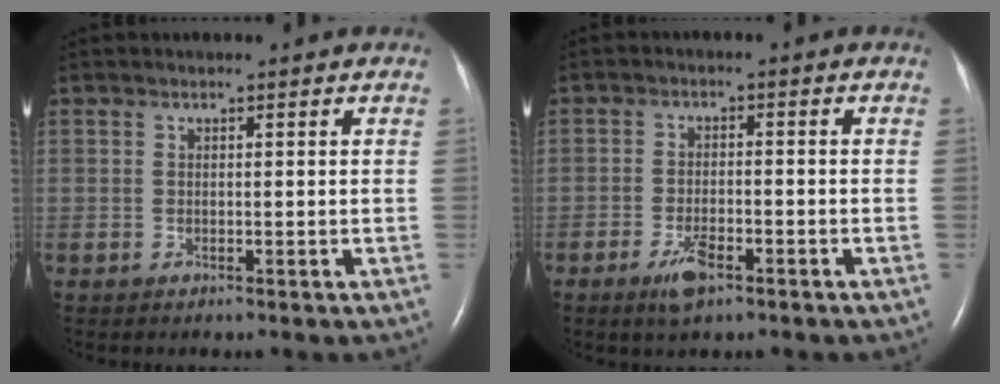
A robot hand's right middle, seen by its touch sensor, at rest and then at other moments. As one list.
[{"total": 4.2, "force": [-2.6, 1.3, 3.1], "torque": [-0.066, -0.003, -0.044]}]